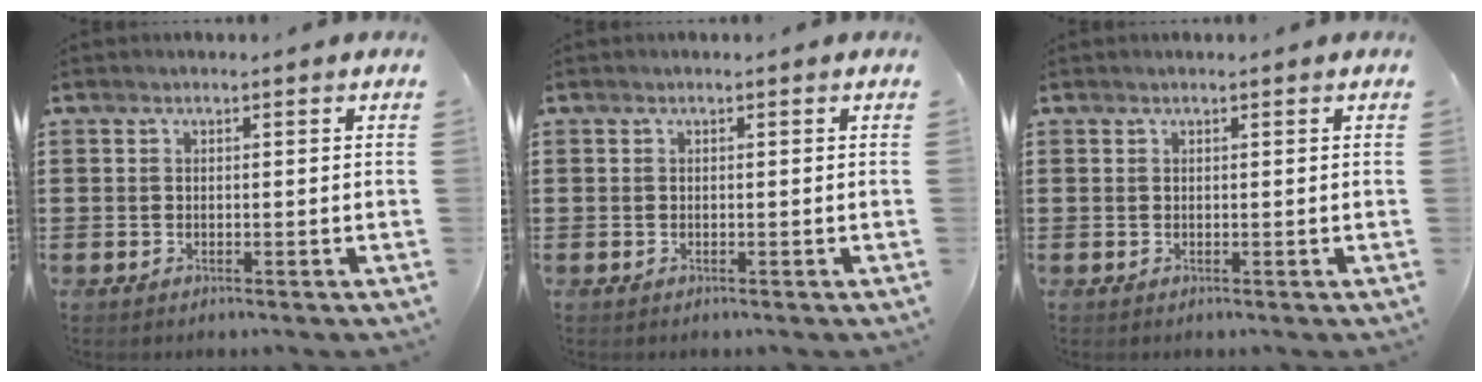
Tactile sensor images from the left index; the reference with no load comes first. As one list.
[{"total": 0.0}, {"total": 0.0}]